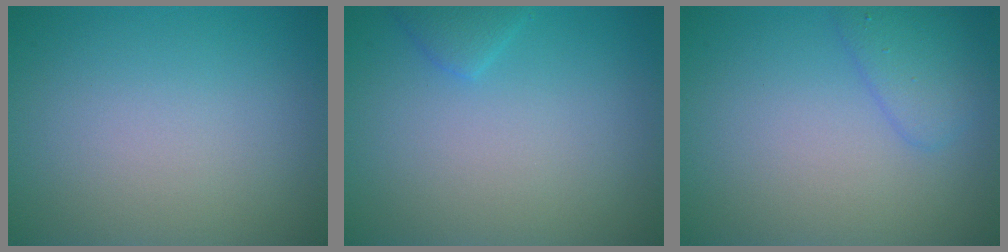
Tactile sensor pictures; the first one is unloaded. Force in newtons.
{"total": 1.3, "press": 1.3, "slide": 0.1}
{"total": 2.2, "press": 2.2, "slide": 0.1}